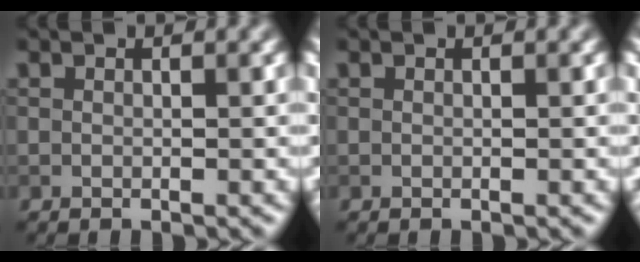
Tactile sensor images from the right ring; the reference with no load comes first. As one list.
[{"total": 0.0}]